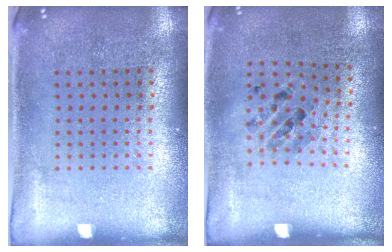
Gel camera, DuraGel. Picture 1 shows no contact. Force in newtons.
{"total": 0.9, "press": 0.8, "slide": 0.4}